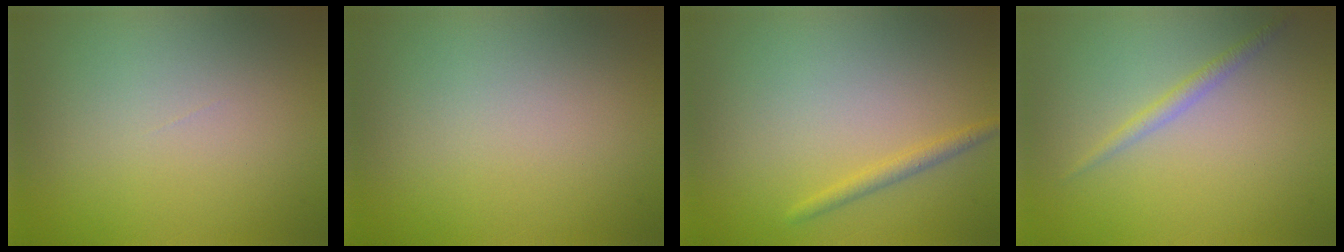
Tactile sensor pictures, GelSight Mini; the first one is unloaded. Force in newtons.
{"total": 0.0}
{"total": 1.4, "press": 1.4, "slide": 0.1}
{"total": 1.3, "press": 1.3, "slide": 0.1}